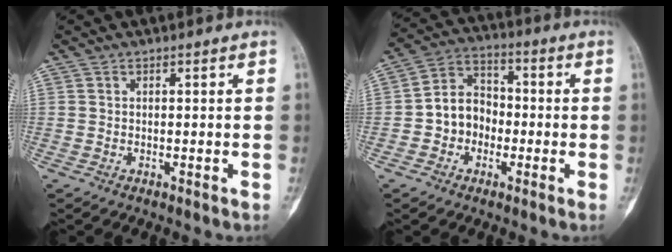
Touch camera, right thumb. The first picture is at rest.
{"total": 8.6, "force": [-1.8, 7.3, 4.3], "torque": [-0.043, 0.038, -0.046]}